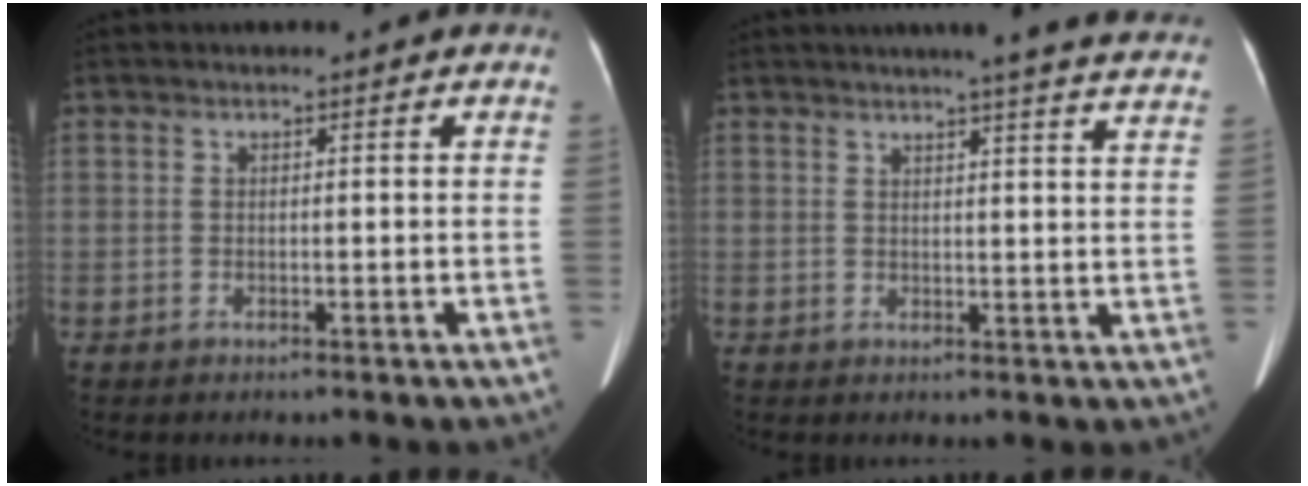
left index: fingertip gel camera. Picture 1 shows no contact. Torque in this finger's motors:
{"motor_torque": [0.10, -0.57, 0.04, 0.08]}